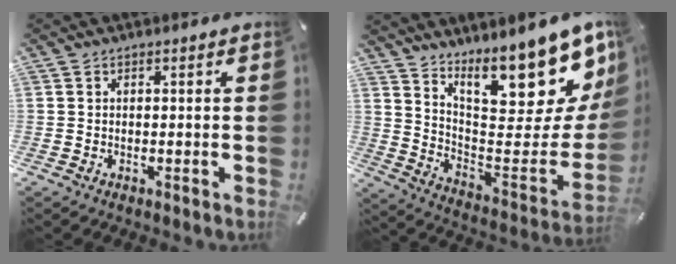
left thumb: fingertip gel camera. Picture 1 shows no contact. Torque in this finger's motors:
{"motor_torque": [2.80, 2.20, 1.38, -1.38, 0.22]}